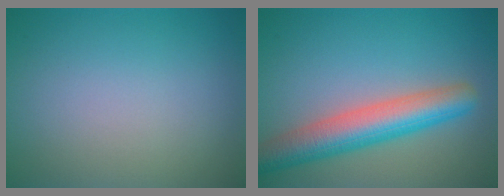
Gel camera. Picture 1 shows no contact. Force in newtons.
{"total": 6.6, "press": 6.6, "slide": 0.2}